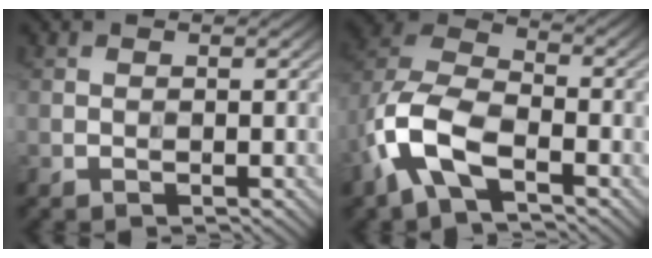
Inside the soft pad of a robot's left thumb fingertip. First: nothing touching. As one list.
[{"total": 9.9, "force": [-4.8, 4.7, 7.3], "torque": [-0.176, 0.000, -0.111]}]